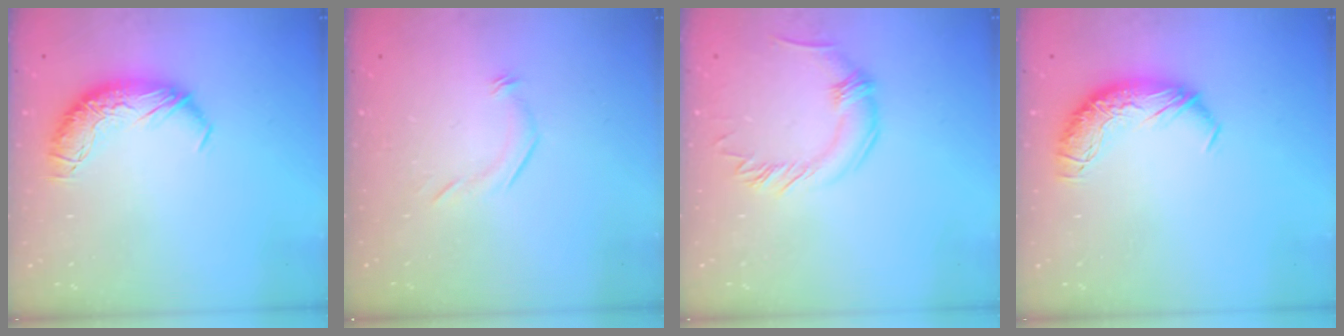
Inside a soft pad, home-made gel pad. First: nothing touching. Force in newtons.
{"total": 6.1, "press": 6.1, "slide": 0.9}
{"total": 0.0}
{"total": 0.0}